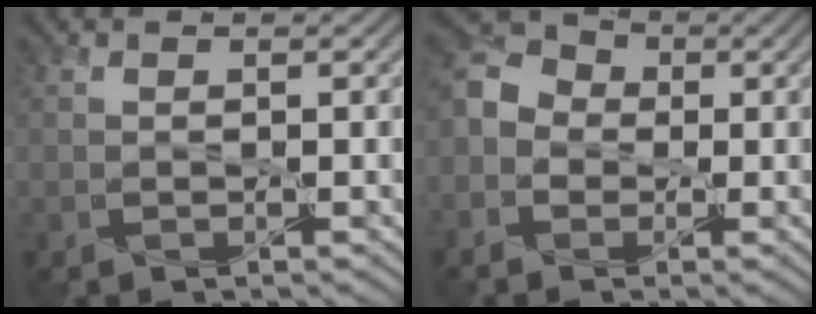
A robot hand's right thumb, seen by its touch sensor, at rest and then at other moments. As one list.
[{"total": 6.2, "force": [-1.3, 5.2, 3.2], "torque": [-0.099, 0.005, -0.036]}]